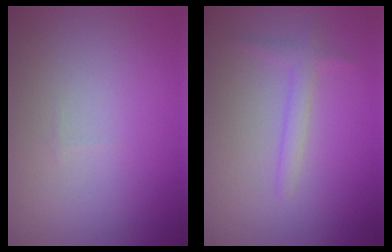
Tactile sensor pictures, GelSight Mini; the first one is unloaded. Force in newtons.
{"total": 1.6, "press": 1.6, "slide": 0.1}